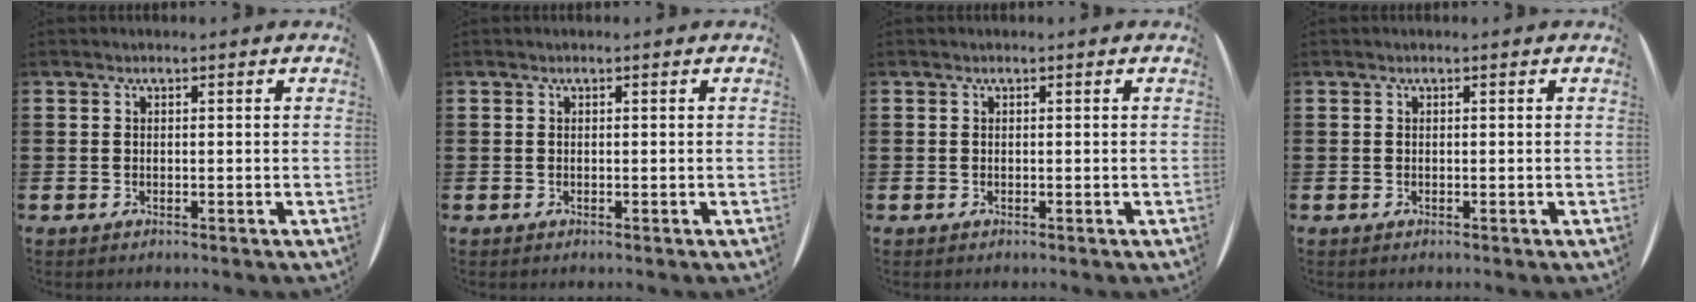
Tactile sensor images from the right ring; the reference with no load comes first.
{"total": 0.0}
{"total": 0.0}
{"total": 0.0}